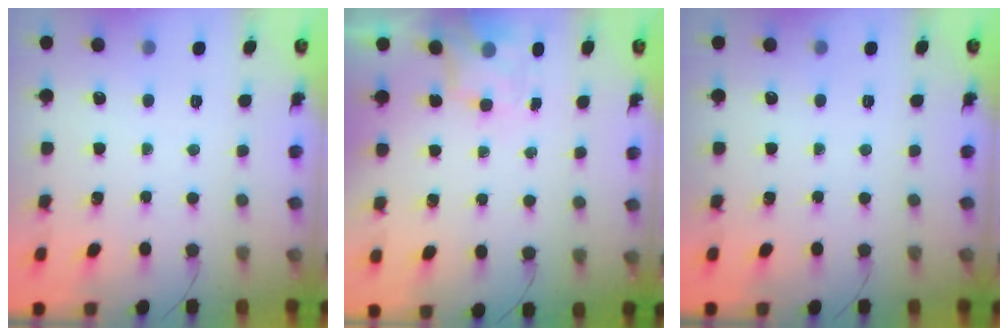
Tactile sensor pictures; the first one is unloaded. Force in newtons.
{"total": 3.6, "press": 3.5, "slide": 0.9}
{"total": 0.0}